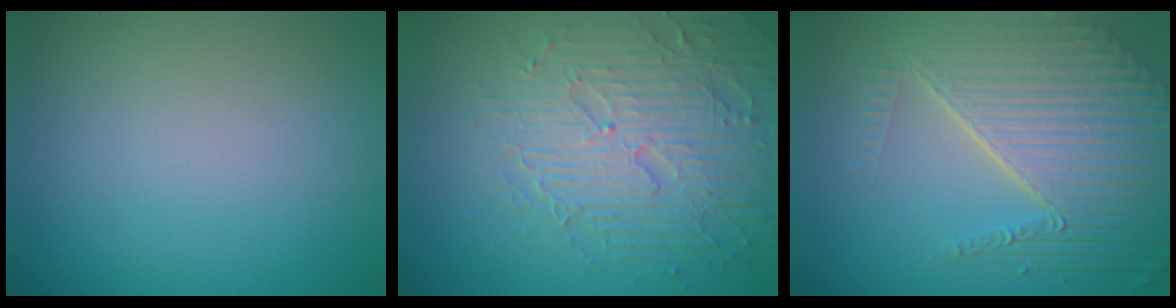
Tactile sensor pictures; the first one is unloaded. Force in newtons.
{"total": 6.5, "press": 5.4, "slide": 3.6}
{"total": 8.9, "press": 5.8, "slide": 6.7}